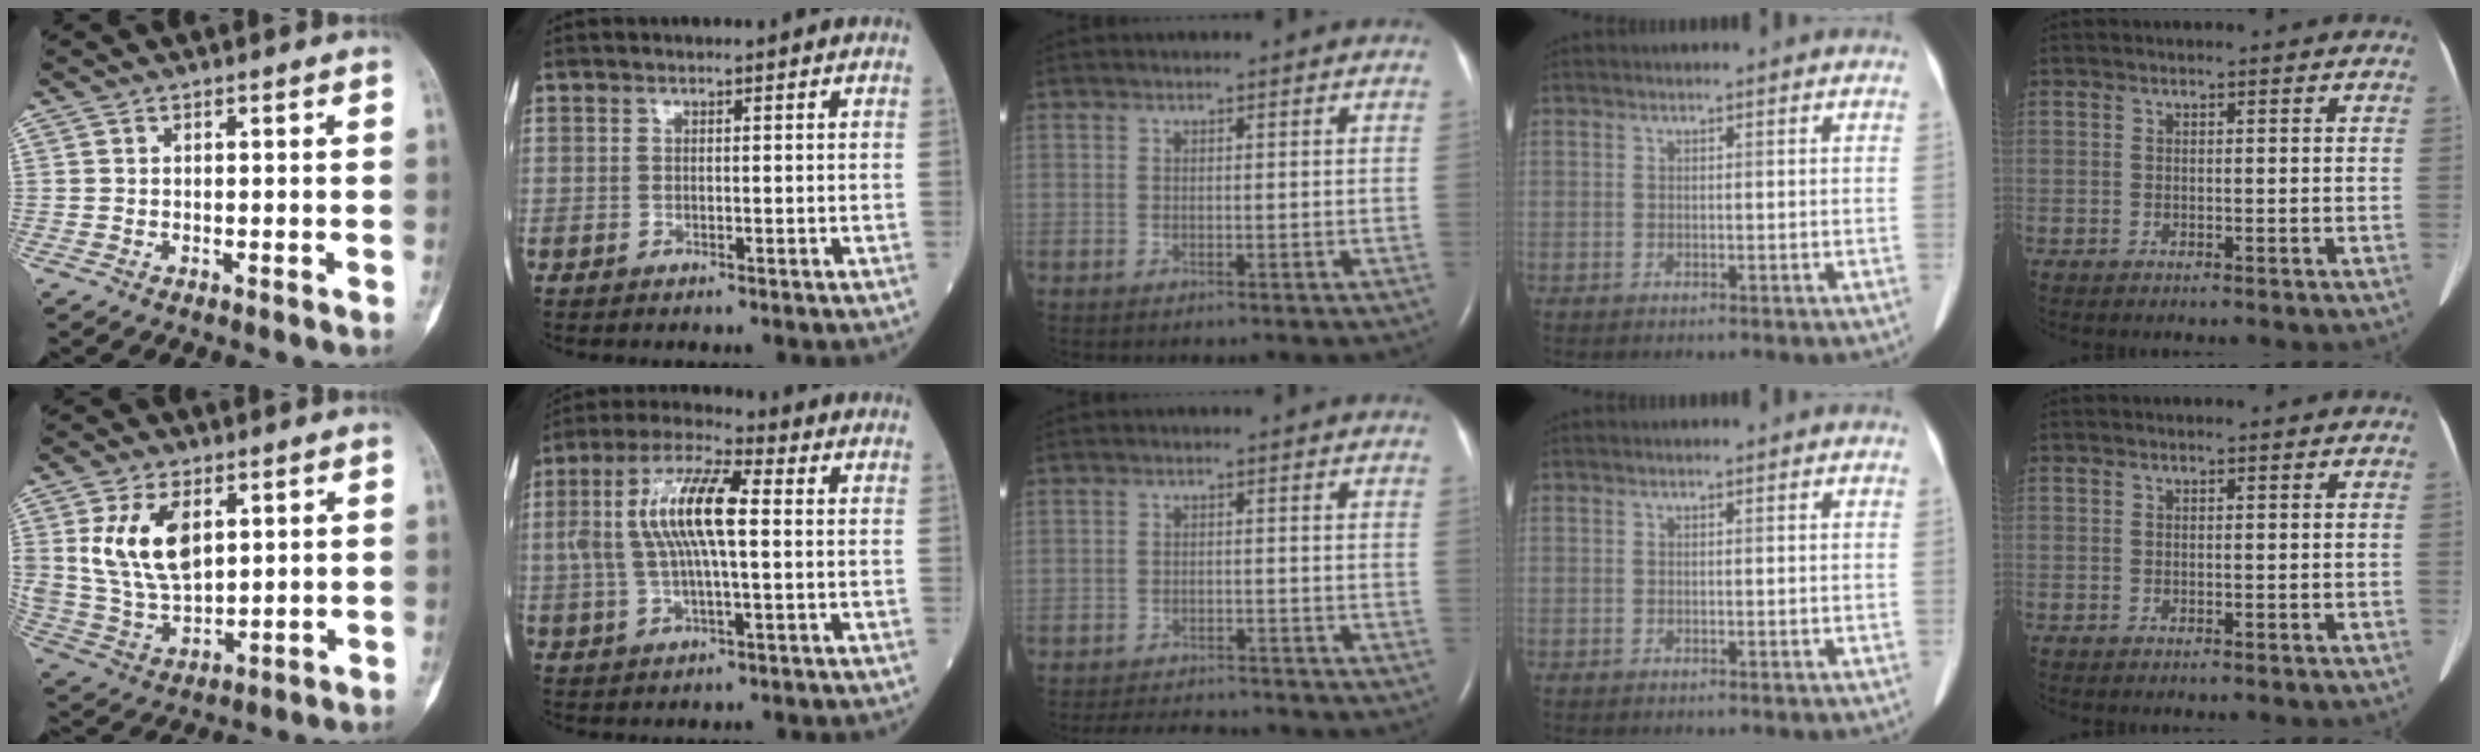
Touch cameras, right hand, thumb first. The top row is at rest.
{"thumb": {"total": 13.5, "force": [4.3, 7.7, 10.2], "torque": [-0.190, -0.015, 0.098]}, "index": {"total": 11.5, "force": [1.1, 2.6, 11.1], "torque": [-0.232, 0.023, 0.020]}, "middle": {"total": 8.7, "force": [-8.1, 1.9, 2.2], "torque": [-0.038, -0.003, -0.109]}}